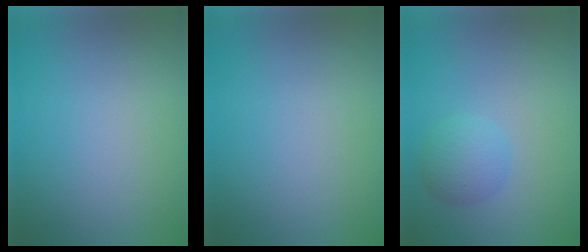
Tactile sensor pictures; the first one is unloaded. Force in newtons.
{"total": 0.0}
{"total": 2.5, "press": 2.5, "slide": 0.2}